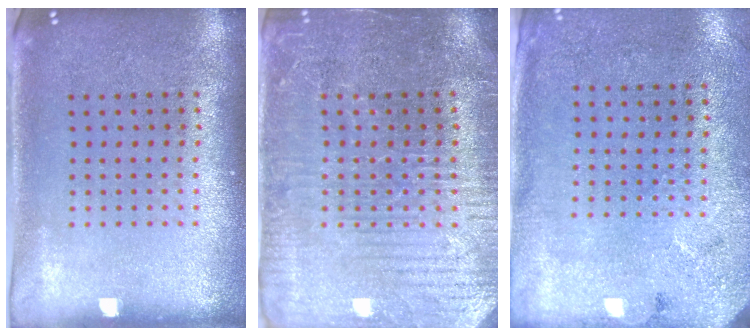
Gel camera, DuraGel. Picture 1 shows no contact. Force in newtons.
{"total": 3.7, "press": 3.5, "slide": 1.1}
{"total": 2.7, "press": 2.2, "slide": 1.7}